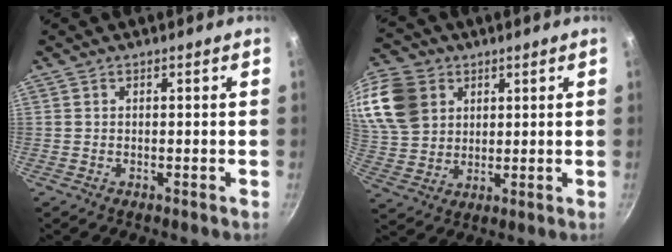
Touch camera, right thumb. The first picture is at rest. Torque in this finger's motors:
{"motor_torque": [1.13, 3.88, 1.80, 0.13, 0.56]}